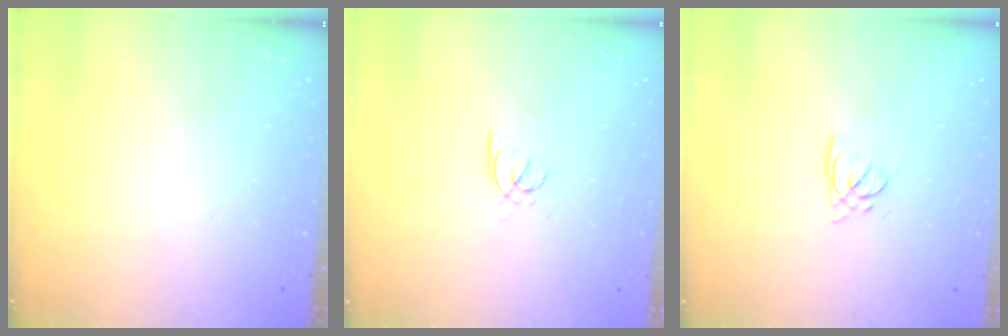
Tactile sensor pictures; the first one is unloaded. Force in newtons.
{"total": 1.7, "press": 1.7, "slide": 0.3}
{"total": 3.1, "press": 3.1, "slide": 0.1}